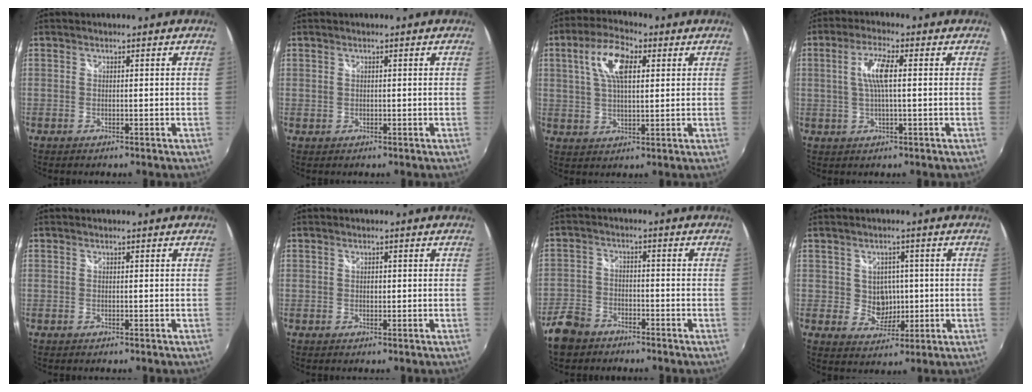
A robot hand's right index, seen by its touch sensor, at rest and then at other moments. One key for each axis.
{"total": 0.5, "fx": 0.3, "fy": 0.4, "fz": 0.2, "tx": -0.002, "ty": 0.001, "tz": 0.005}
{"total": 9.7, "fx": 3.3, "fy": 4.3, "fz": 8.0, "tx": -0.155, "ty": 0.021, "tz": 0.059}
{"total": 5.9, "fx": 0.7, "fy": 1.1, "fz": 5.8, "tx": -0.110, "ty": 0.003, "tz": 0.015}
{"total": 0.0}
{"total": 0.7, "fx": 0.1, "fy": 0.6, "fz": 0.4, "tx": -0.004, "ty": 0.001, "tz": 0.001}
{"total": 7.2, "fx": -5.3, "fy": 4.4, "fz": 2.2, "tx": -0.070, "ty": 0.008, "tz": -0.102}
{"total": 5.2, "fx": 0.3, "fy": 4.8, "fz": 2.0, "tx": -0.037, "ty": 0.006, "tz": 0.012}